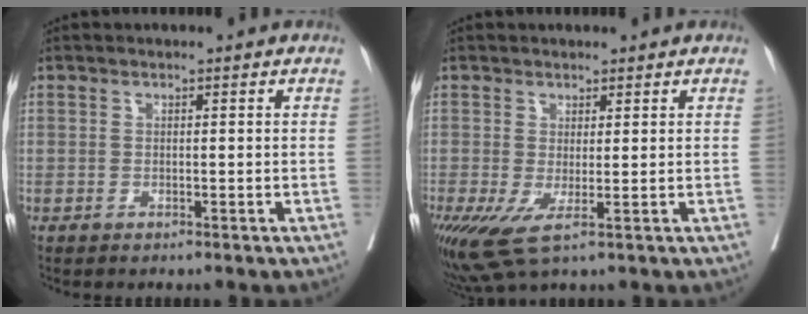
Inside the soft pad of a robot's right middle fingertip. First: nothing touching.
{"total": 6.4, "force": [-1.4, 2.0, 5.9], "torque": [-0.119, -0.009, -0.014]}